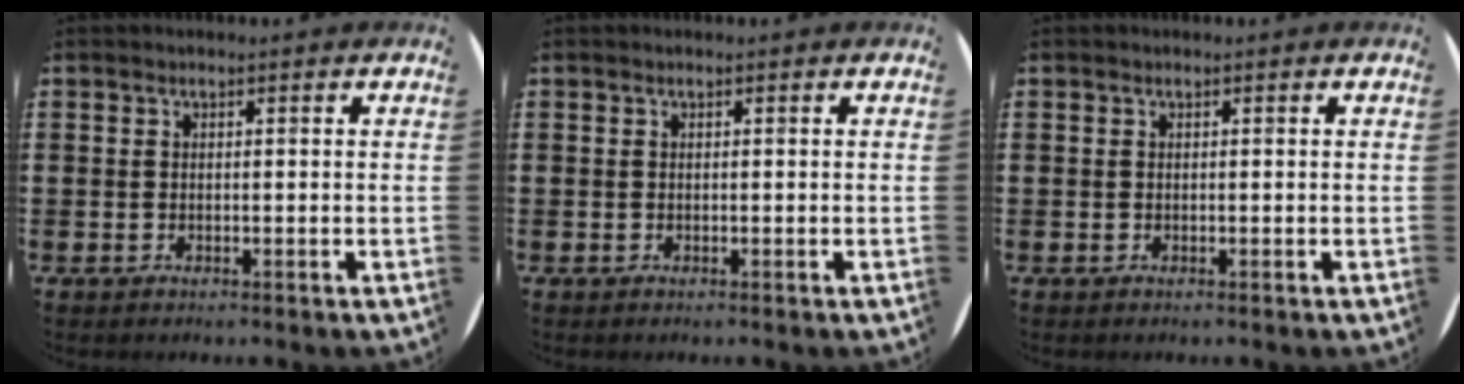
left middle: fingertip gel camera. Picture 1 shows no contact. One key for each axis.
{"total": 0.0}
{"total": 0.0}